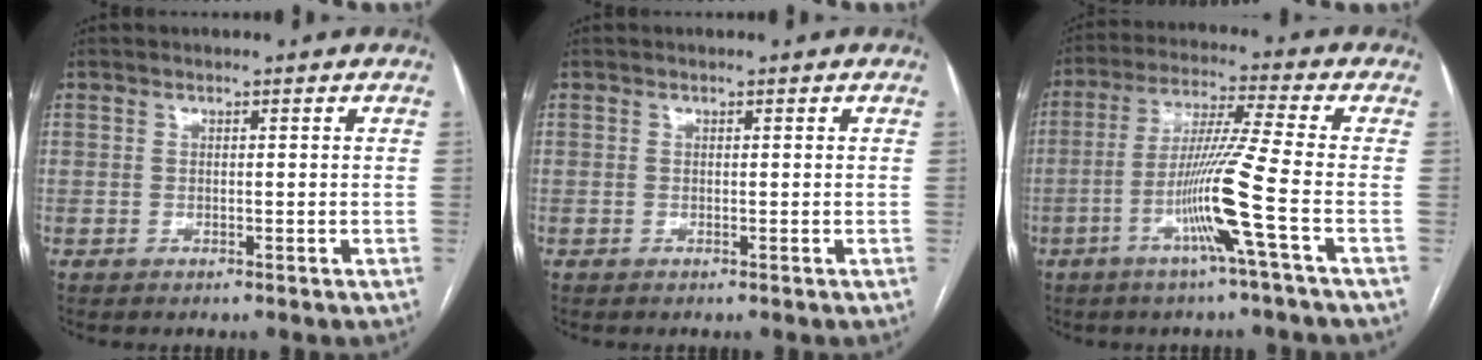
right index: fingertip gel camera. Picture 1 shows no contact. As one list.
[{"total": 0.0}, {"total": 11.0, "force": [-4.0, -2.4, 10.0], "torque": [-0.195, -0.008, -0.081]}]